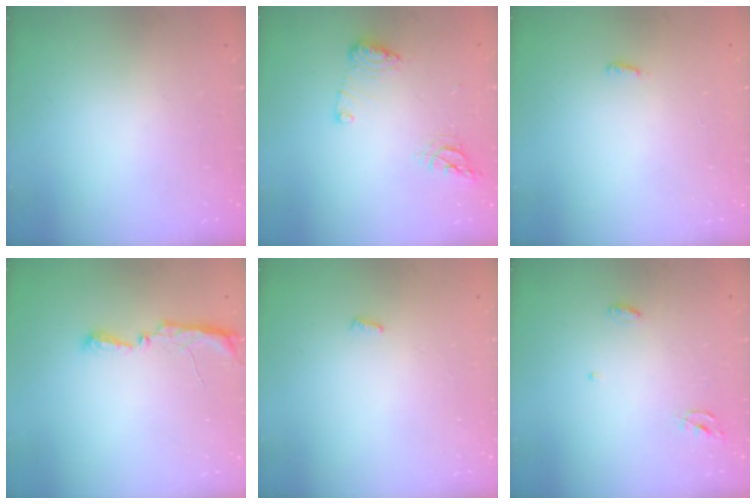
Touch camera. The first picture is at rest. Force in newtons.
{"total": 10.5, "press": 10.5, "slide": 1.0}
{"total": 2.9, "press": 2.8, "slide": 0.9}
{"total": 6.4, "press": 6.3, "slide": 0.8}
{"total": 2.8, "press": 2.8, "slide": 0.4}
{"total": 3.9, "press": 3.9, "slide": 0.2}